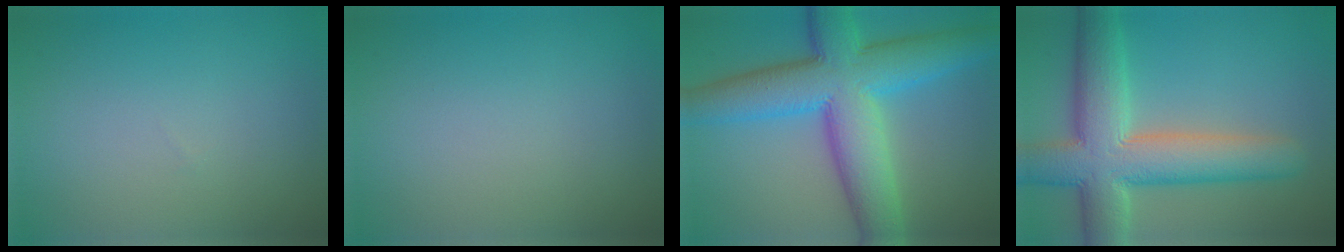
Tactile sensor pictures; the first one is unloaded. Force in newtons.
{"total": 0.0}
{"total": 11.3, "press": 11.3, "slide": 0.1}
{"total": 10.0, "press": 10.0, "slide": 0.4}